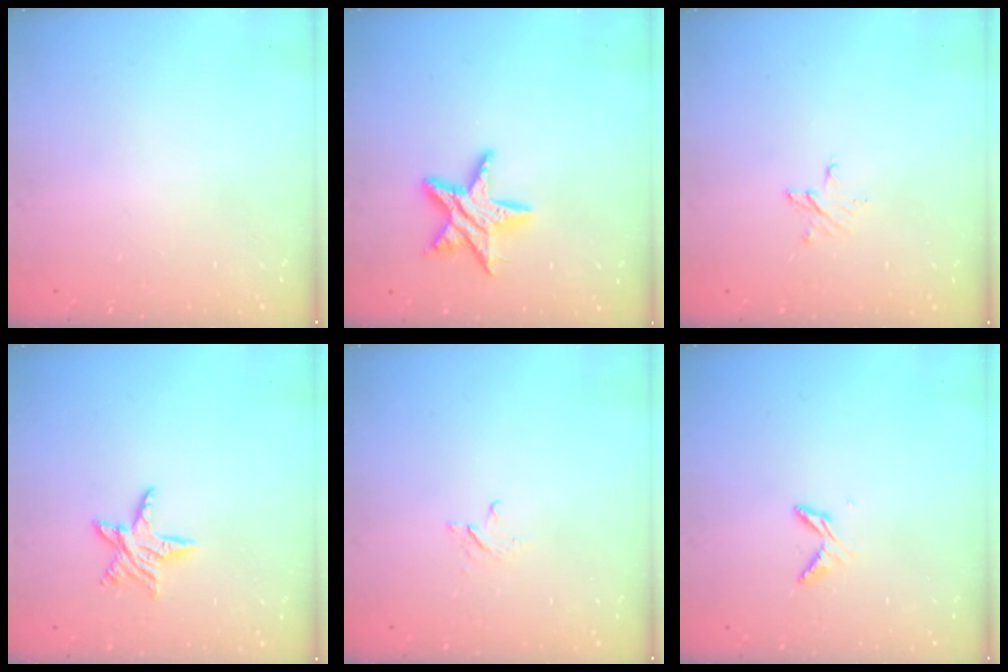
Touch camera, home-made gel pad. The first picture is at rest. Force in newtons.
{"total": 11.6, "press": 11.5, "slide": 0.7}
{"total": 4.1, "press": 4.1, "slide": 0.4}
{"total": 8.0, "press": 8.0, "slide": 0.5}
{"total": 2.6, "press": 2.6, "slide": 0.3}
{"total": 4.8, "press": 4.8, "slide": 0.5}